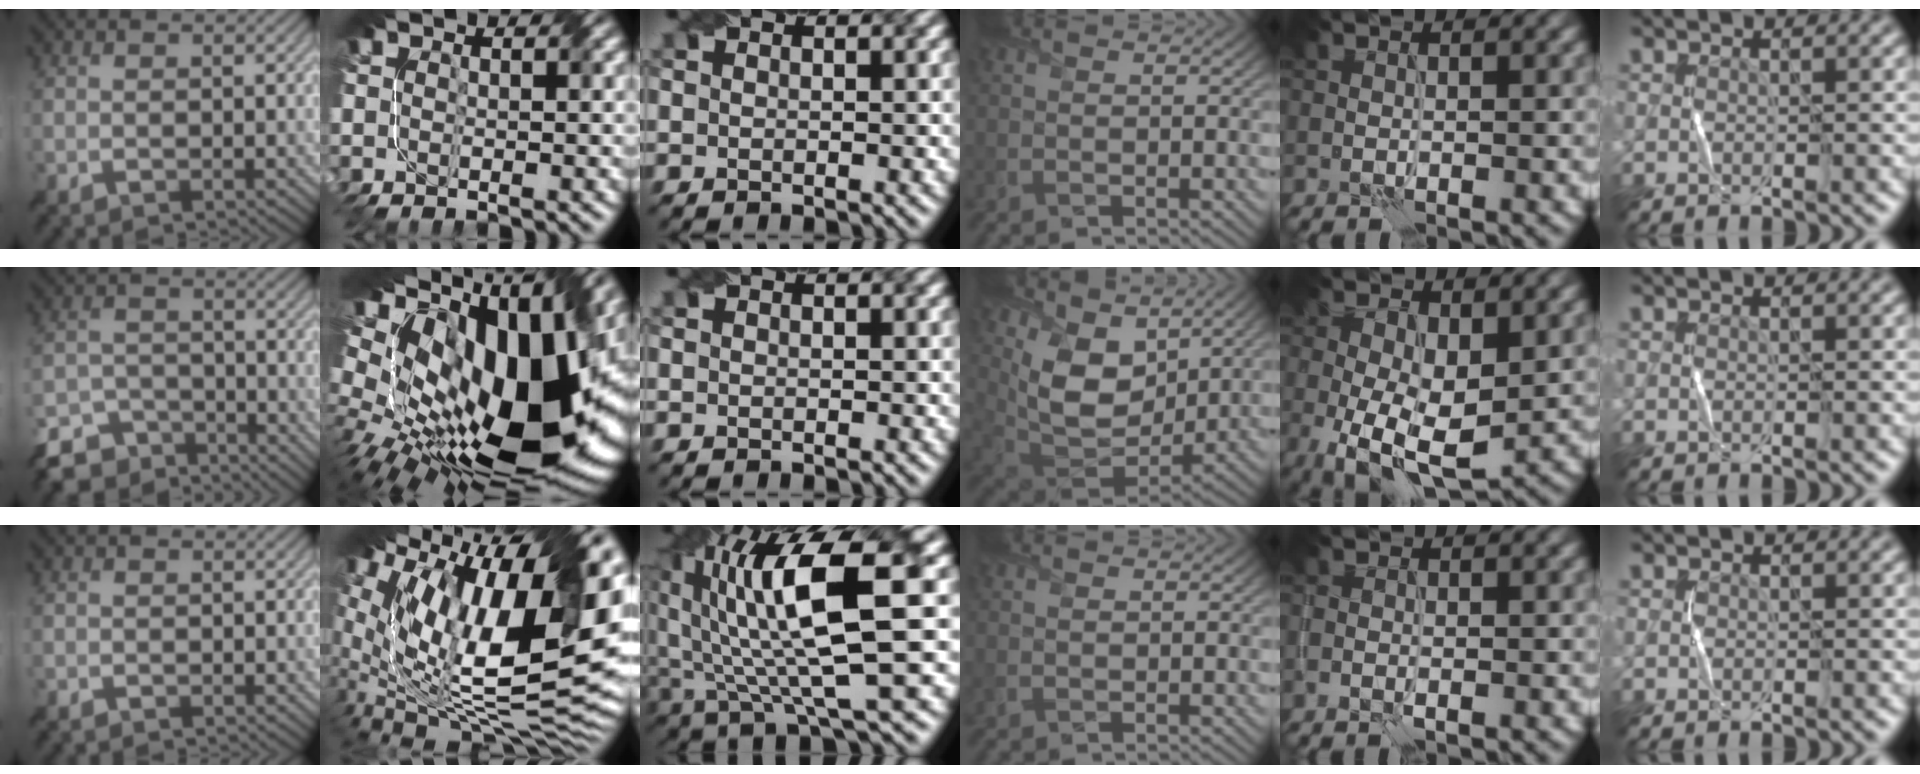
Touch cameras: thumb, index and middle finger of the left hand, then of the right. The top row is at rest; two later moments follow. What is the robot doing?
{"motion": "fold", "object": "bandage"}